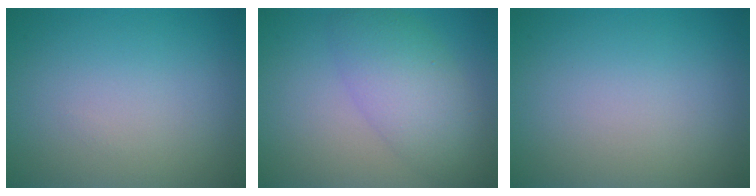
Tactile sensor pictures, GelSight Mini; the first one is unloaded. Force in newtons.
{"total": 5.3, "press": 5.3, "slide": 0.2}
{"total": 0.0}